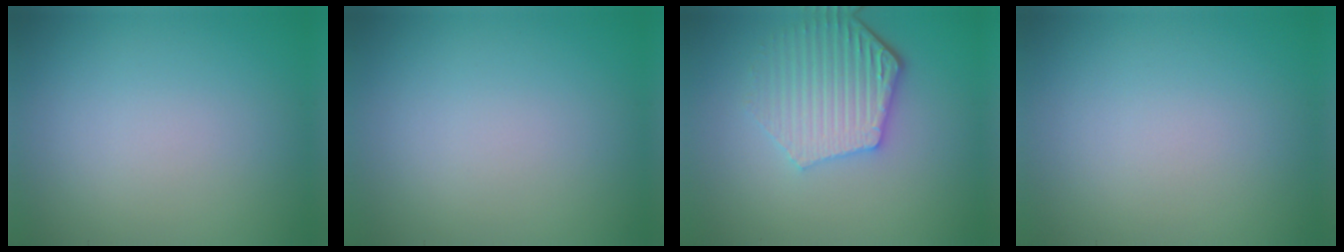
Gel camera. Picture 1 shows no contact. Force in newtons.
{"total": 0.0}
{"total": 5.1, "press": 4.2, "slide": 2.9}
{"total": 0.0}